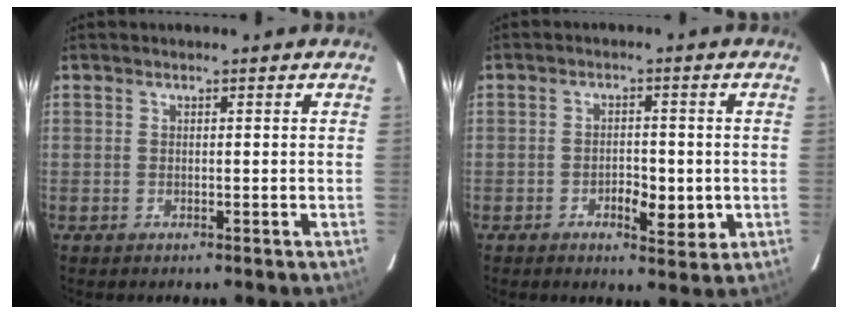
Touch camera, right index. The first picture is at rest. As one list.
[{"total": 5.1, "force": [-1.4, 2.2, 4.3], "torque": [-0.059, 0.001, -0.016]}]